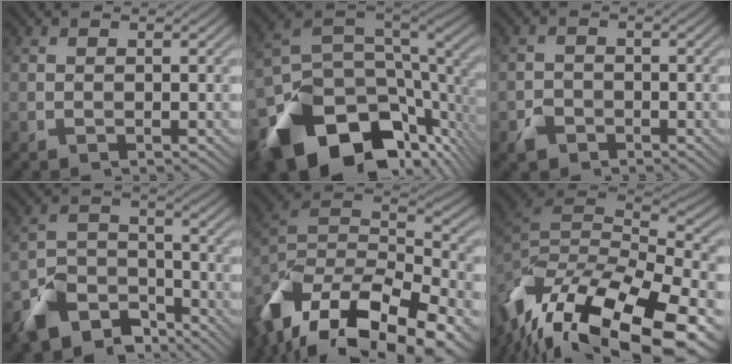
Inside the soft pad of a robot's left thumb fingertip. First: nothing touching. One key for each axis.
{"total": 15.9, "fx": -7.2, "fy": 10.1, "fz": 9.9, "tx": -0.211, "ty": -0.047, "tz": -0.098}
{"total": 2.0, "fx": -1.4, "fy": 1.4, "fz": 0.2, "tx": -0.002, "ty": -0.002, "tz": -0.030}
{"total": 9.8, "fx": -7.2, "fy": 5.5, "fz": 3.6, "tx": -0.071, "ty": -0.019, "tz": -0.138}
{"total": 17.6, "fx": -11.6, "fy": 8.0, "fz": 10.6, "tx": -0.234, "ty": -0.027, "tz": -0.169}
{"total": 17.3, "fx": -10.3, "fy": 7.5, "fz": 11.7, "tx": -0.236, "ty": -0.012, "tz": -0.151}